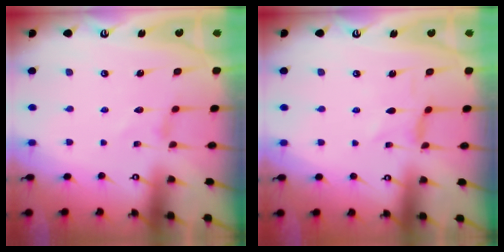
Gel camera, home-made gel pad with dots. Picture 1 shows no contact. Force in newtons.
{"total": 0.0}